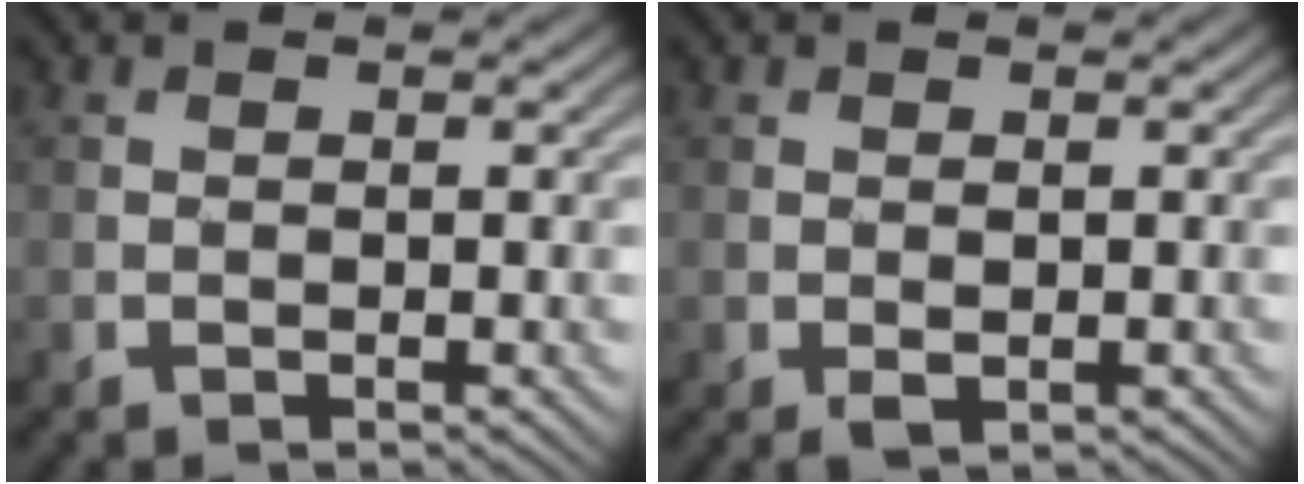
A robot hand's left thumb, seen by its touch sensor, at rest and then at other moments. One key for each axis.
{"total": 1.3, "fx": -0.2, "fy": 0.9, "fz": 1.0, "tx": -0.018, "ty": -0.002, "tz": -0.003}